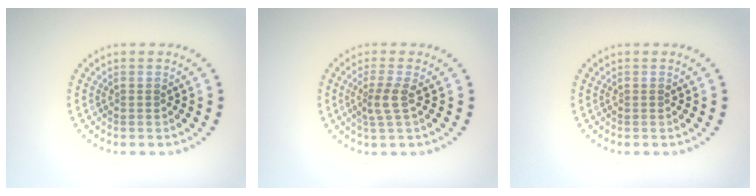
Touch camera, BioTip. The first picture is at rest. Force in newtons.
{"total": 2.1, "press": 1.5, "slide": 1.4}
{"total": 0.0}